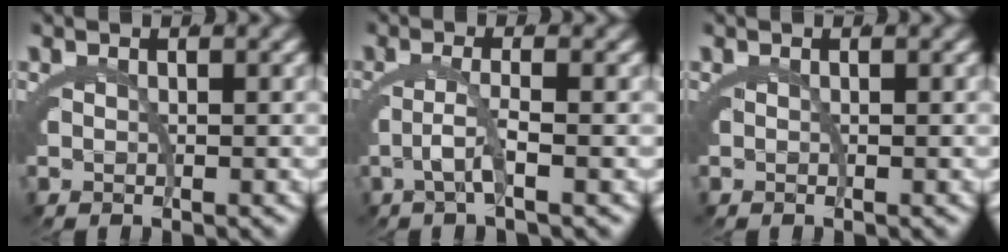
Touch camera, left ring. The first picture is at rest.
{"total": 2.2, "force": [-1.0, -1.7, 1.0], "torque": [-0.002, 0.009, -0.024]}
{"total": 0.0}